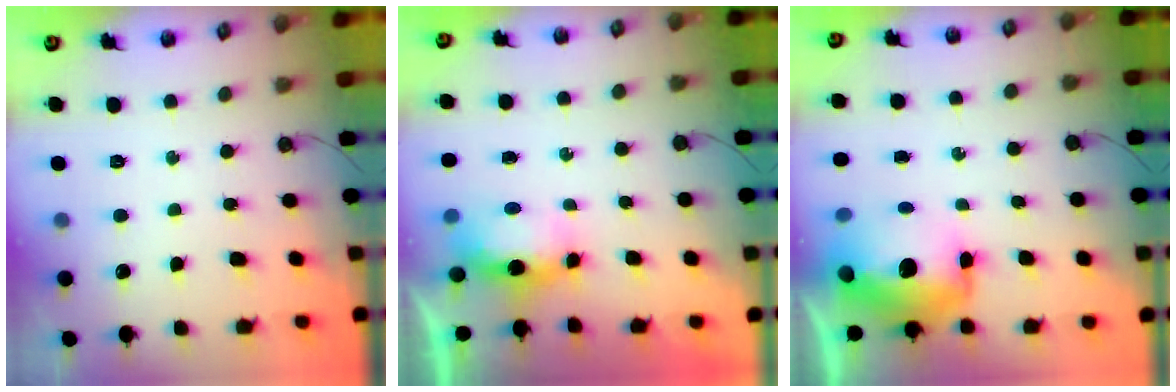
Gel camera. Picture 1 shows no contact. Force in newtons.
{"total": 7.0, "press": 6.3, "slide": 3.1}
{"total": 16.5, "press": 16.4, "slide": 1.6}